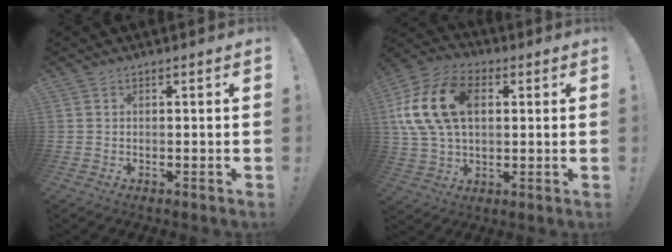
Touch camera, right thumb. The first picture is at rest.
{"total": 19.5, "force": [4.3, 13.1, 13.8], "torque": [-0.267, 0.002, 0.076]}